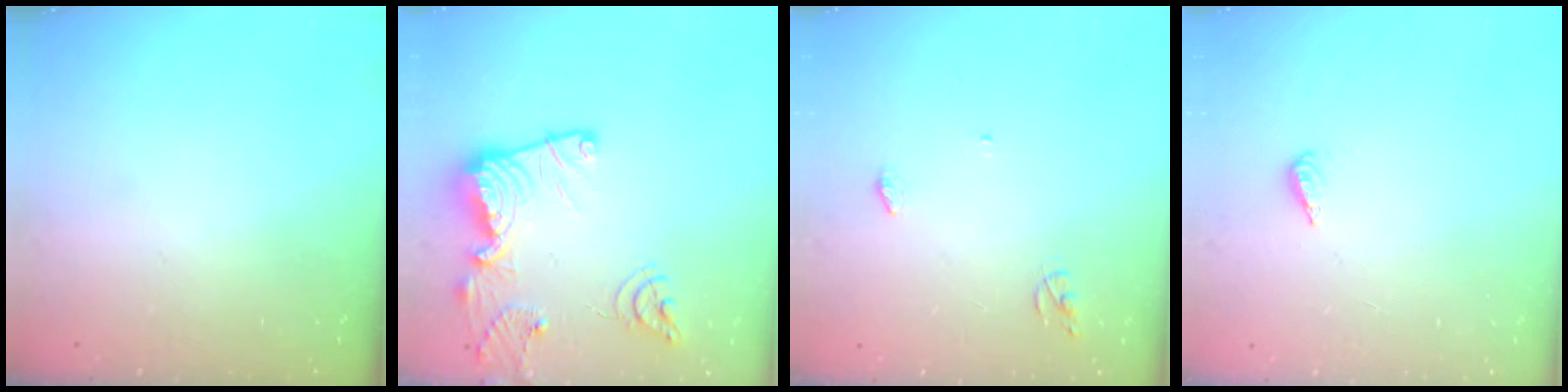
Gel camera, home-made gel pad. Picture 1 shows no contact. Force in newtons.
{"total": 16.7, "press": 16.7, "slide": 1.2}
{"total": 3.7, "press": 3.7, "slide": 0.2}
{"total": 2.1, "press": 1.9, "slide": 0.8}